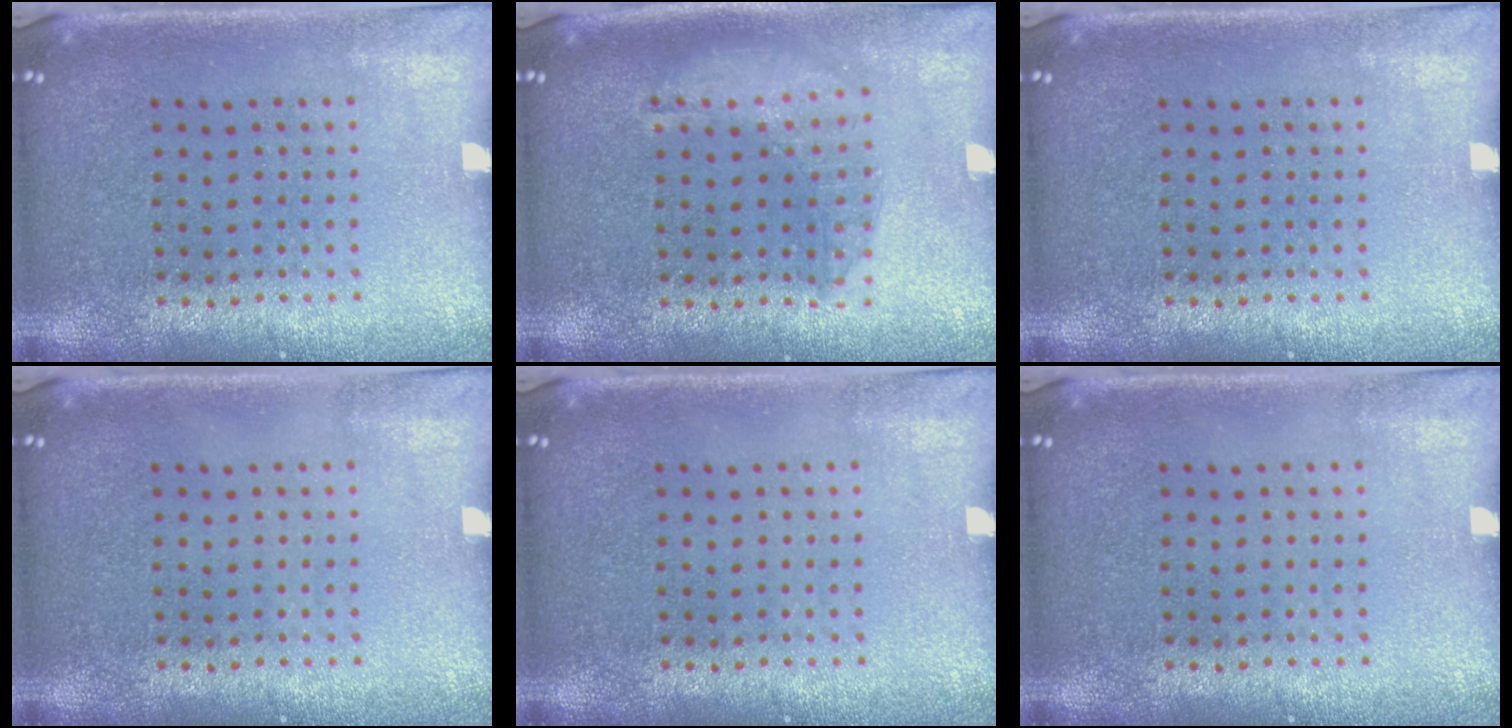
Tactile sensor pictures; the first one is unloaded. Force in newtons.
{"total": 1.3, "press": 1.3, "slide": 0.4}
{"total": 0.0}
{"total": 0.0}
{"total": 0.0}
{"total": 0.0}